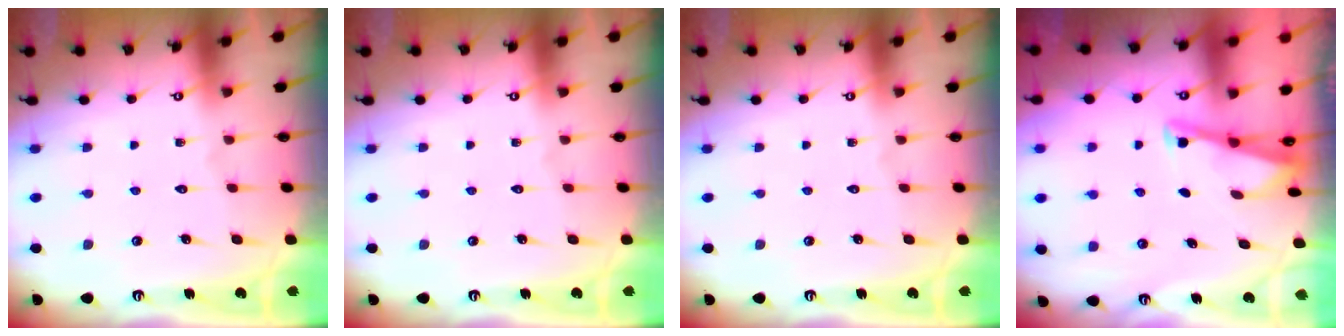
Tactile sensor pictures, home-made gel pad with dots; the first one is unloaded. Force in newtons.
{"total": 0.0}
{"total": 0.0}
{"total": 2.9, "press": 2.9, "slide": 0.3}